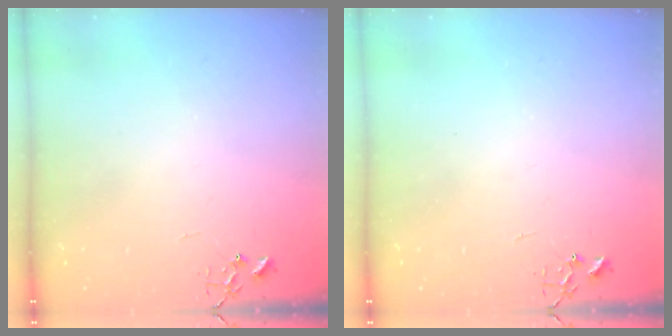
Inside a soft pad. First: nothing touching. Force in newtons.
{"total": 0.0}